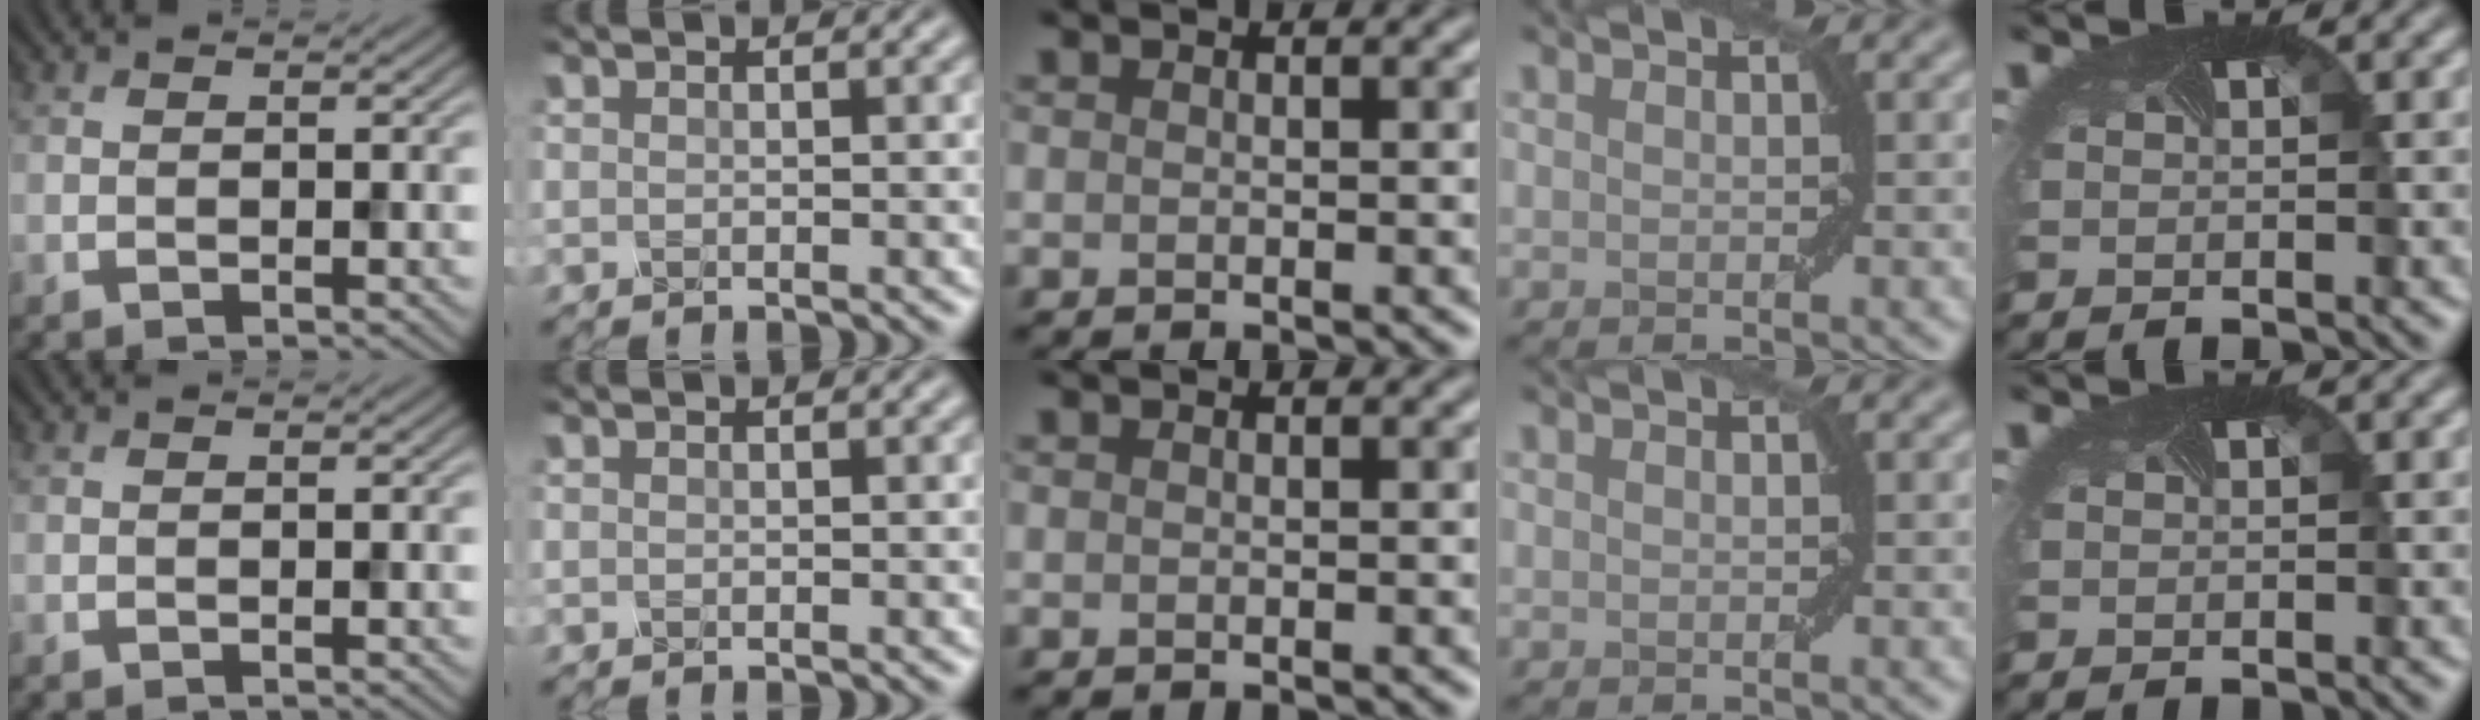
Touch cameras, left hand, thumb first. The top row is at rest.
{}